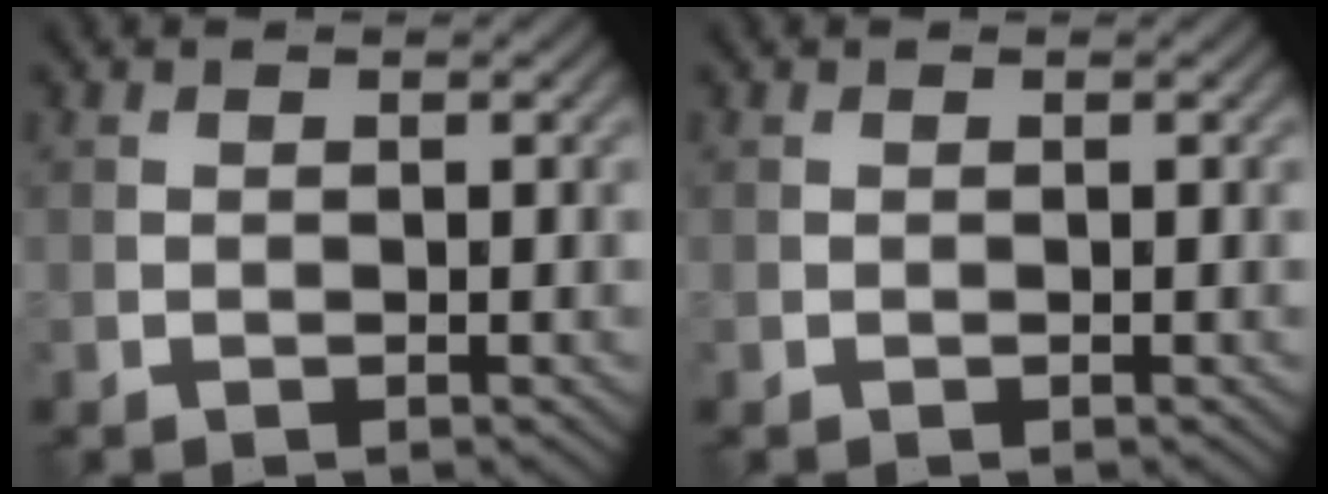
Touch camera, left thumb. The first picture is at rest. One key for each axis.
{"total": 0.0}